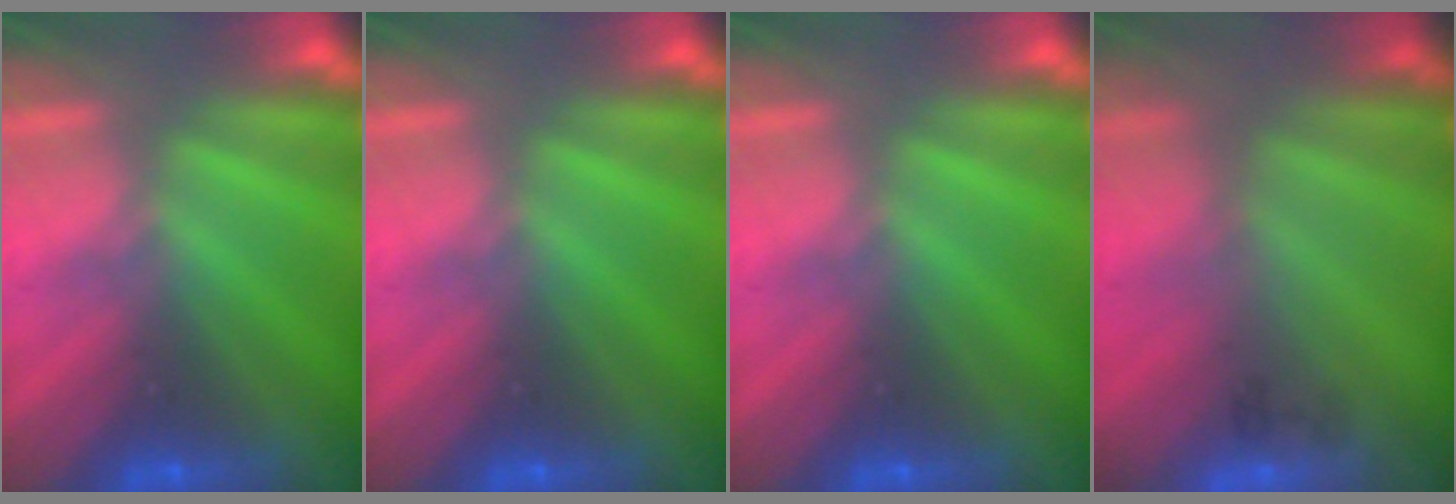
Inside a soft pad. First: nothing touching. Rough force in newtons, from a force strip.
{"total": 0.0}
{"total": 0.0}
{"total": 2.2}